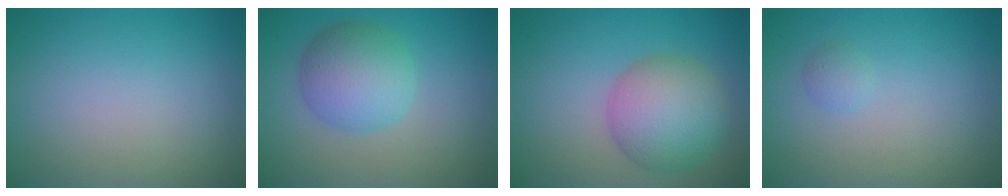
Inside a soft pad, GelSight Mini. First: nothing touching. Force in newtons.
{"total": 5.3, "press": 5.3, "slide": 0.0}
{"total": 6.6, "press": 6.6, "slide": 0.2}
{"total": 0.9, "press": 0.9, "slide": 0.1}